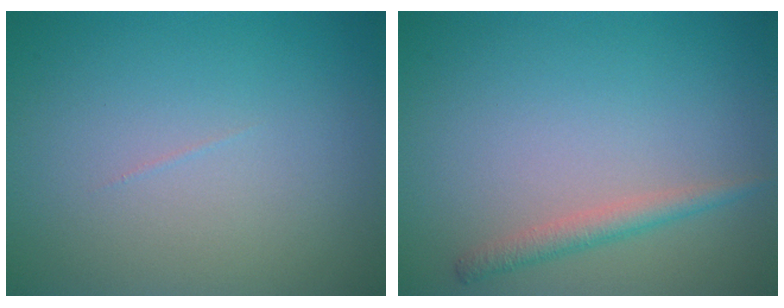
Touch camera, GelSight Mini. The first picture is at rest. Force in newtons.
{"total": 1.8, "press": 1.8, "slide": 0.1}